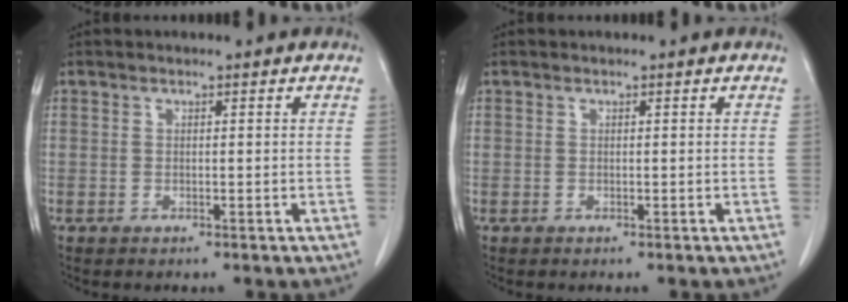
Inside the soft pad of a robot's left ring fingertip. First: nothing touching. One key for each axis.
{"total": 0.0}